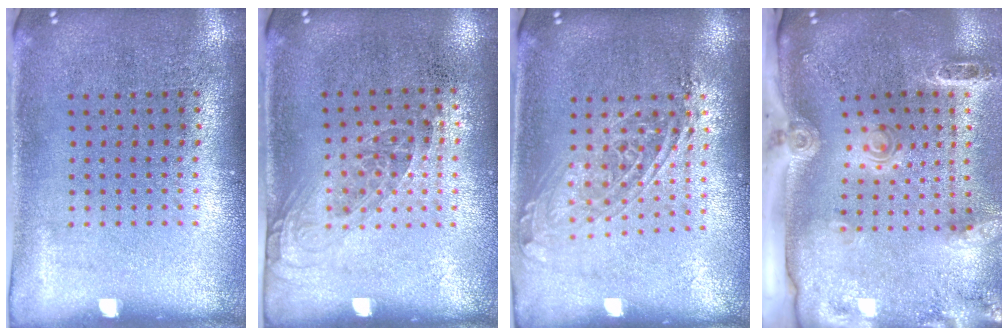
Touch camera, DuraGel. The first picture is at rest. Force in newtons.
{"total": 1.1, "press": 0.8, "slide": 0.7}
{"total": 1.6, "press": 1.3, "slide": 0.8}
{"total": 2.9, "press": 2.0, "slide": 2.1}